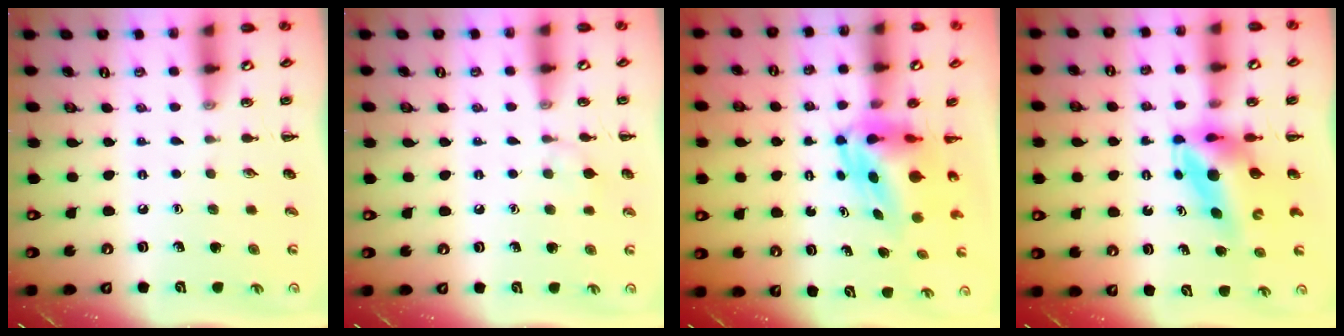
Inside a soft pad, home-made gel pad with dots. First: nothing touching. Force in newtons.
{"total": 4.9, "press": 4.6, "slide": 1.8}
{"total": 5.1, "press": 4.9, "slide": 1.5}
{"total": 5.4, "press": 5.2, "slide": 1.6}